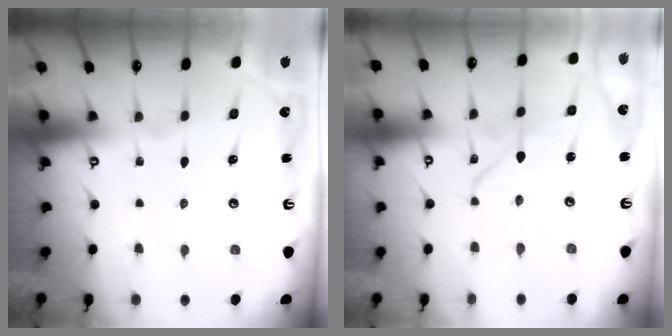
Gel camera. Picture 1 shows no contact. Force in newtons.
{"total": 2.1, "press": 2.1, "slide": 0.2}